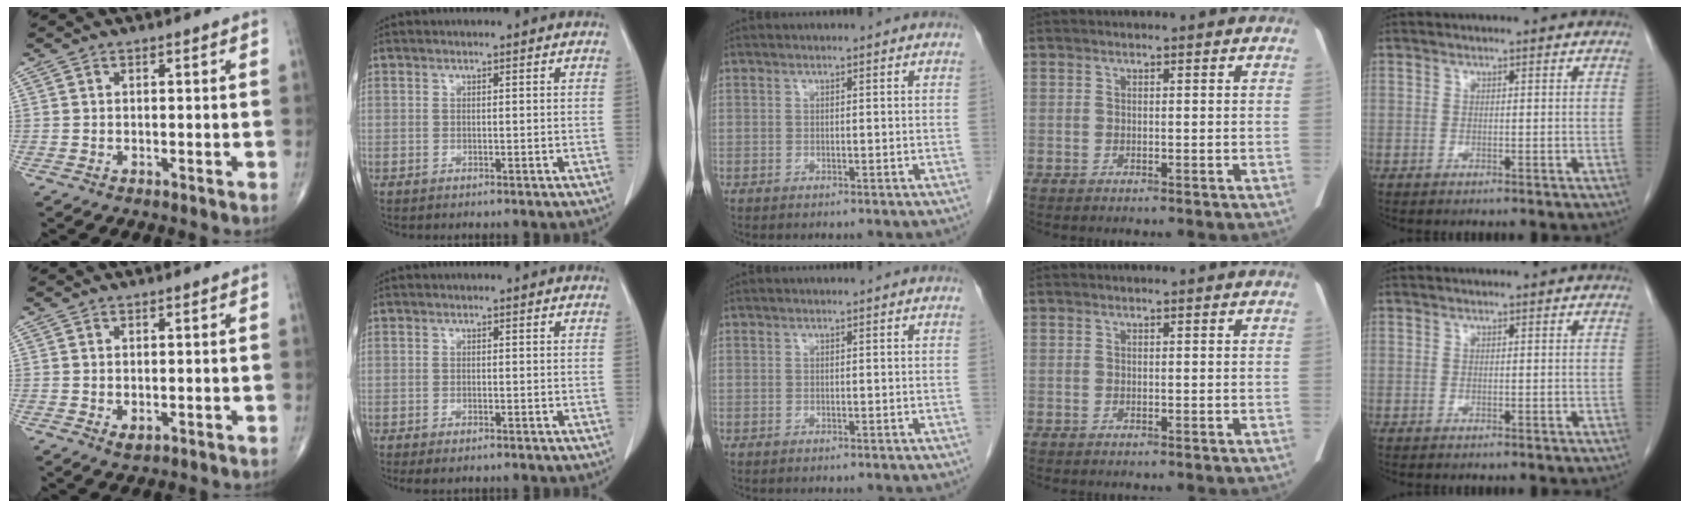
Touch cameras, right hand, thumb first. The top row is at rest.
{"thumb": {"total": 1.6, "force": [-0.3, 1.0, 1.3], "torque": [-0.021, -0.003, -0.002]}, "index": {"total": 1.7, "force": [-1.2, 0.4, 1.1], "torque": [-0.014, -0.004, -0.015]}}